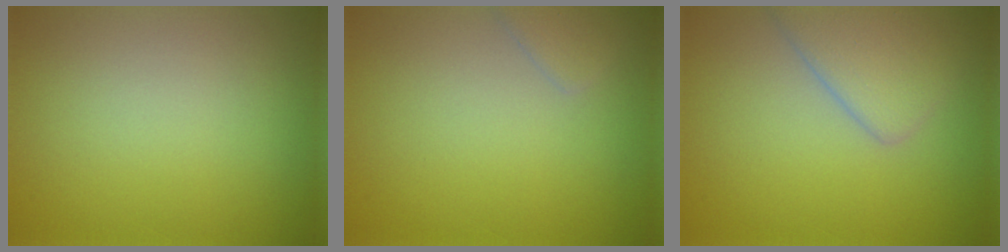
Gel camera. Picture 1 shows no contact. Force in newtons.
{"total": 1.3, "press": 1.3, "slide": 0.1}
{"total": 3.9, "press": 3.9, "slide": 0.1}